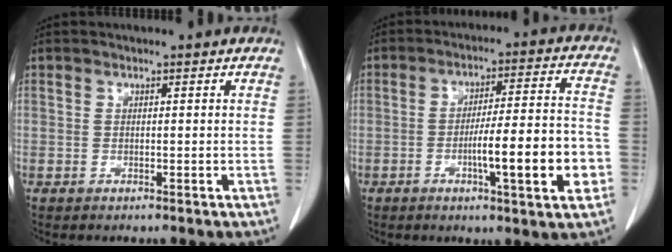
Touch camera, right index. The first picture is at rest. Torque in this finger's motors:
{"motor_torque": [1.77, -0.37, 0.86, 0.12]}